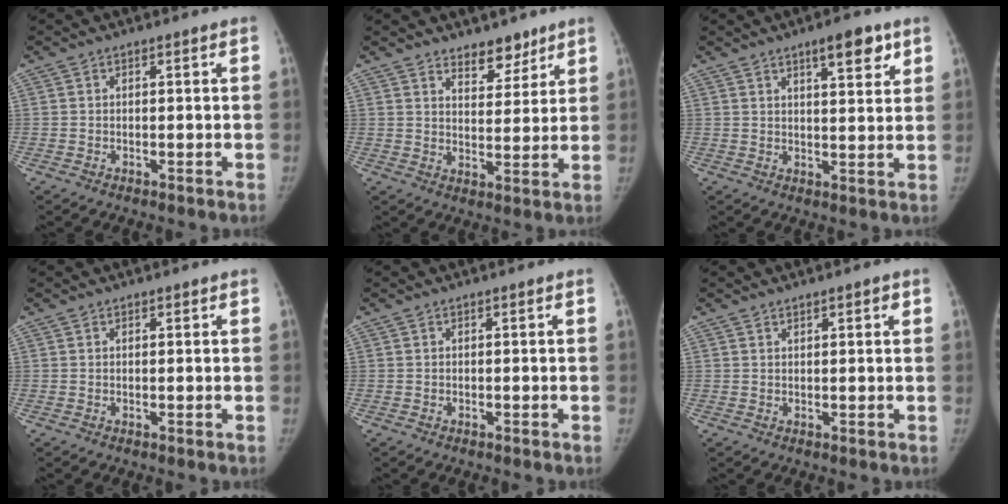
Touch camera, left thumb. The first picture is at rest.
{"total": 6.6, "force": [5.1, 3.3, 2.7], "torque": [-0.008, -0.037, 0.081]}
{"total": 7.2, "force": [4.3, 2.2, 5.3], "torque": [-0.059, -0.023, 0.061]}
{"total": 0.6, "force": [0.4, 0.3, 0.2], "torque": [-0.003, -0.003, 0.004]}
{"total": 0.0}
{"total": 1.8, "force": [1.2, 0.5, 1.3], "torque": [-0.014, -0.005, 0.017]}